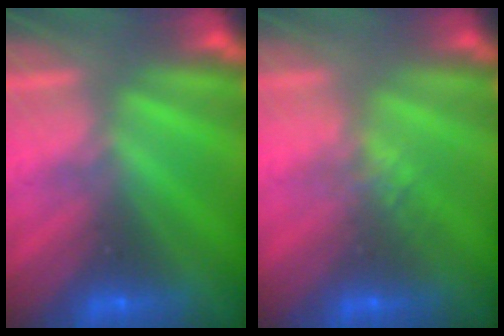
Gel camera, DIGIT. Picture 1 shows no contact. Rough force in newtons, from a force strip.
{"total": 2.2}